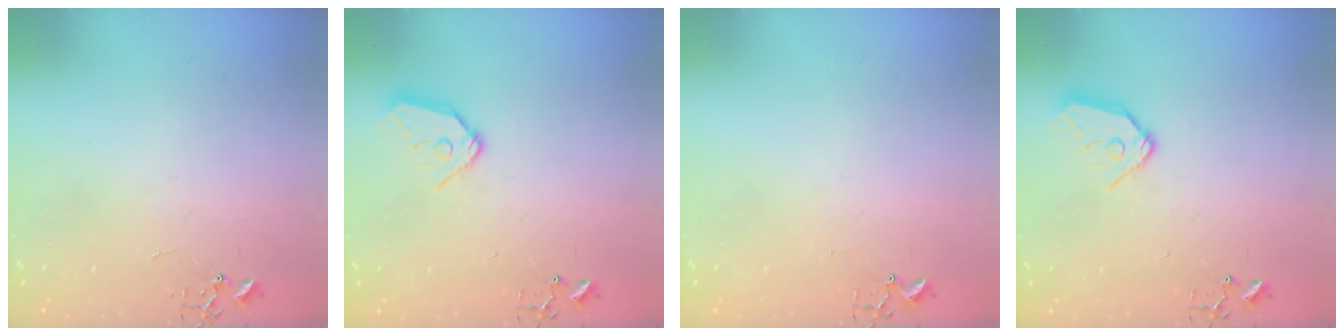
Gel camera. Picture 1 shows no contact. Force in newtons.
{"total": 10.7, "press": 10.6, "slide": 1.1}
{"total": 3.0, "press": 2.9, "slide": 0.4}
{"total": 10.7, "press": 10.6, "slide": 1.1}